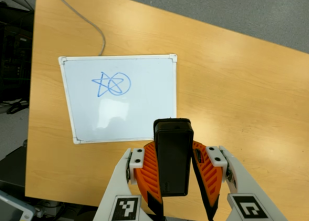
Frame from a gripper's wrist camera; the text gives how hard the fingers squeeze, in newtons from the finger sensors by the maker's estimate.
{"total": 8.8, "left": 7.6, "right": 10.1}